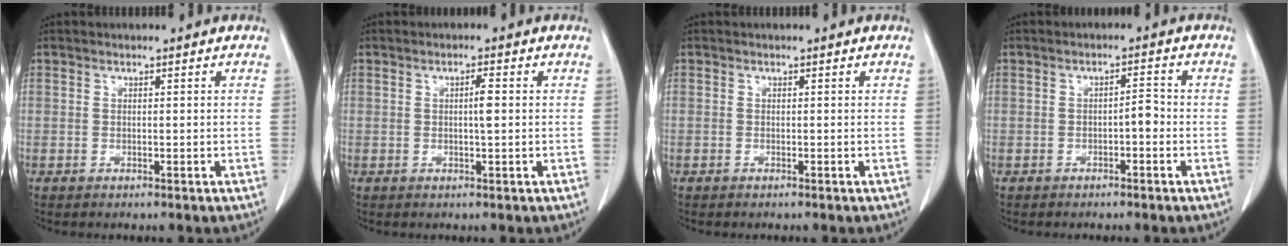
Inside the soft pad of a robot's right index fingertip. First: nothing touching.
{"total": 2.1, "force": [0.1, 0.2, 2.1], "torque": [-0.033, 0.002, 0.001]}
{"total": 0.0}
{"total": 2.2, "force": [-0.8, 0.6, 2.0], "torque": [-0.026, 0.006, -0.013]}